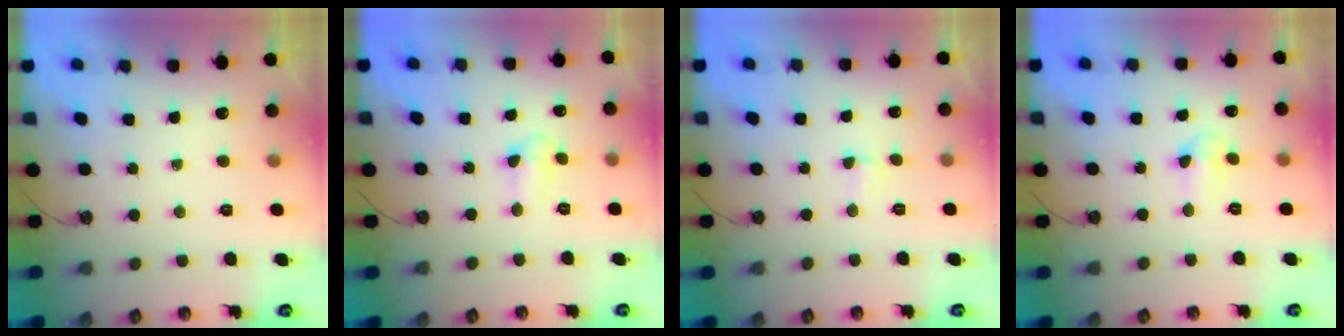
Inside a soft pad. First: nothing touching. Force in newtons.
{"total": 4.0, "press": 4.0, "slide": 0.6}
{"total": 4.6, "press": 3.1, "slide": 3.4}
{"total": 5.1, "press": 3.5, "slide": 3.7}